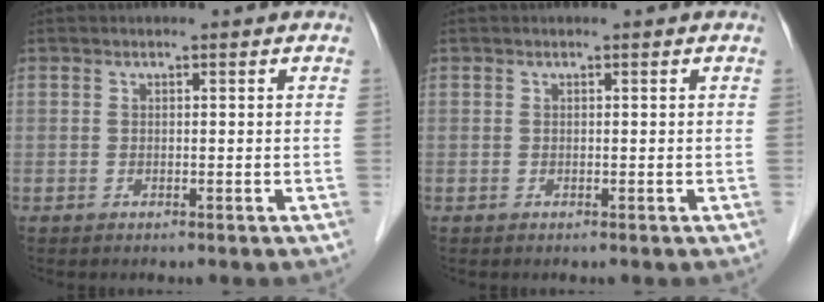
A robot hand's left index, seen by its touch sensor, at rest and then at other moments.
{"total": 0.0}